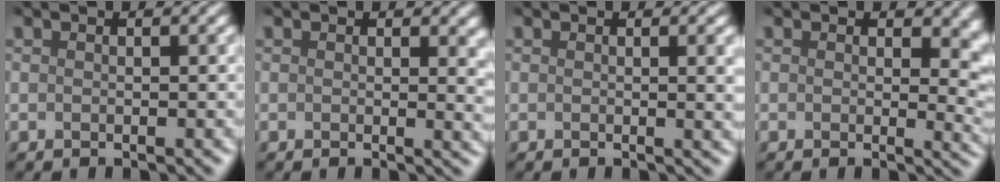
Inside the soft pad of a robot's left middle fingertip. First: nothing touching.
{"total": 2.4, "force": [0.5, 1.0, 2.1], "torque": [-0.025, -0.002, 0.004]}
{"total": 2.1, "force": [0.4, 0.9, 1.9], "torque": [-0.013, -0.001, 0.000]}
{"total": 4.7, "force": [0.6, 2.4, 4.0], "torque": [-0.044, -0.001, 0.003]}